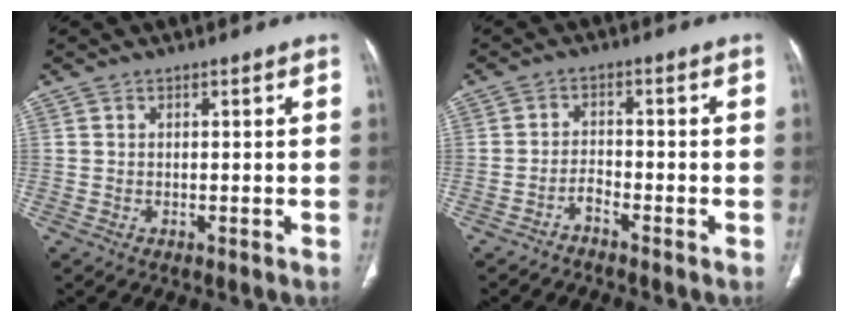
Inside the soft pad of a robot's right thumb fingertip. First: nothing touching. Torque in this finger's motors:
{"motor_torque": [-0.55, -0.37, -0.22, 0.26, 0.01]}